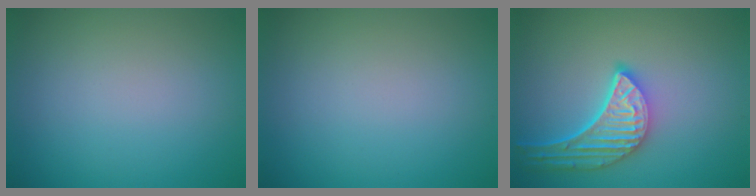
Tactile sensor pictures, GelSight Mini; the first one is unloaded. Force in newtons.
{"total": 0.0}
{"total": 5.3, "press": 4.1, "slide": 3.3}